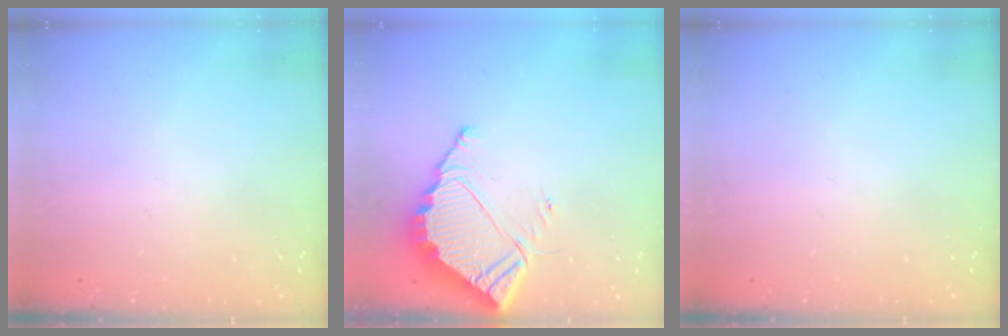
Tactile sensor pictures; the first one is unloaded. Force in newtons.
{"total": 6.8, "press": 6.8, "slide": 0.4}
{"total": 0.0}